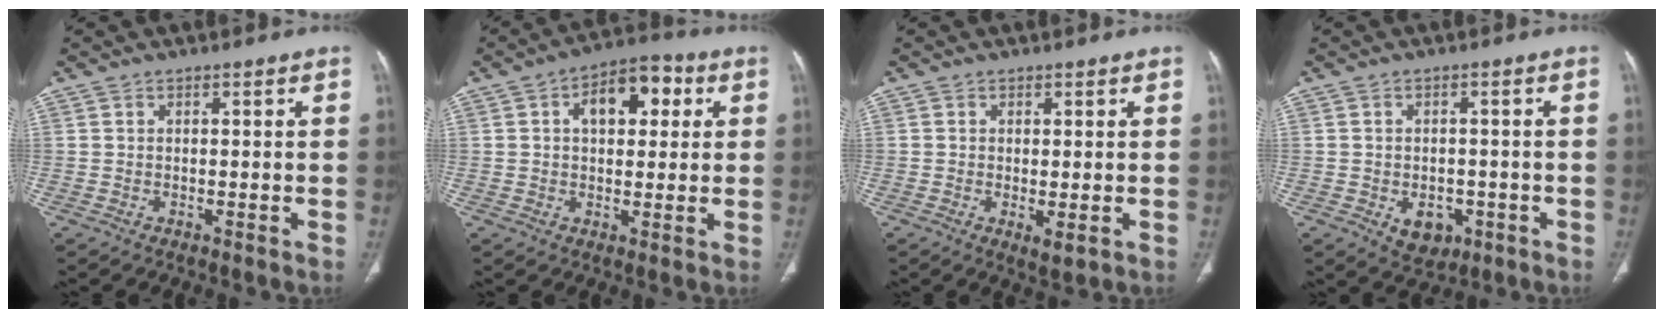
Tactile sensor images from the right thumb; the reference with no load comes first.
{"total": 10.5, "force": [2.9, 6.2, 8.0], "torque": [-0.091, 0.018, 0.036]}
{"total": 2.5, "force": [-0.5, 0.8, 2.3], "torque": [-0.044, -0.011, -0.006]}
{"total": 5.5, "force": [-2.1, 4.1, 3.1], "torque": [-0.026, 0.010, -0.017]}